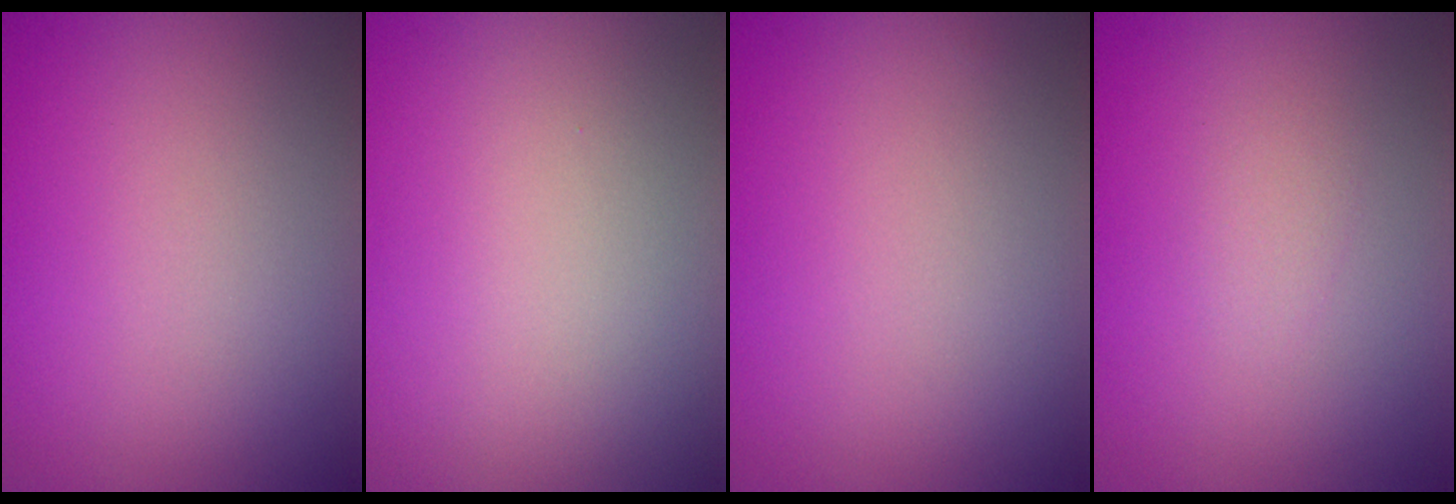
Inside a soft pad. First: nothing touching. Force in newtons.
{"total": 0.0}
{"total": 0.0}
{"total": 0.8, "press": 0.8, "slide": 0.0}